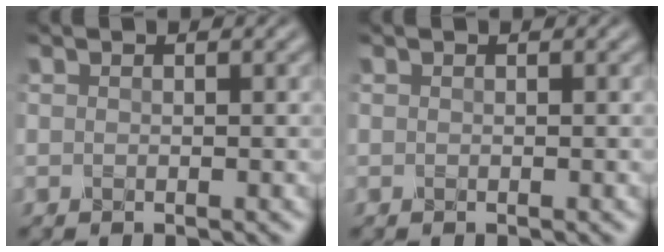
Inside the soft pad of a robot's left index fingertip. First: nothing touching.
{"total": 0.0}